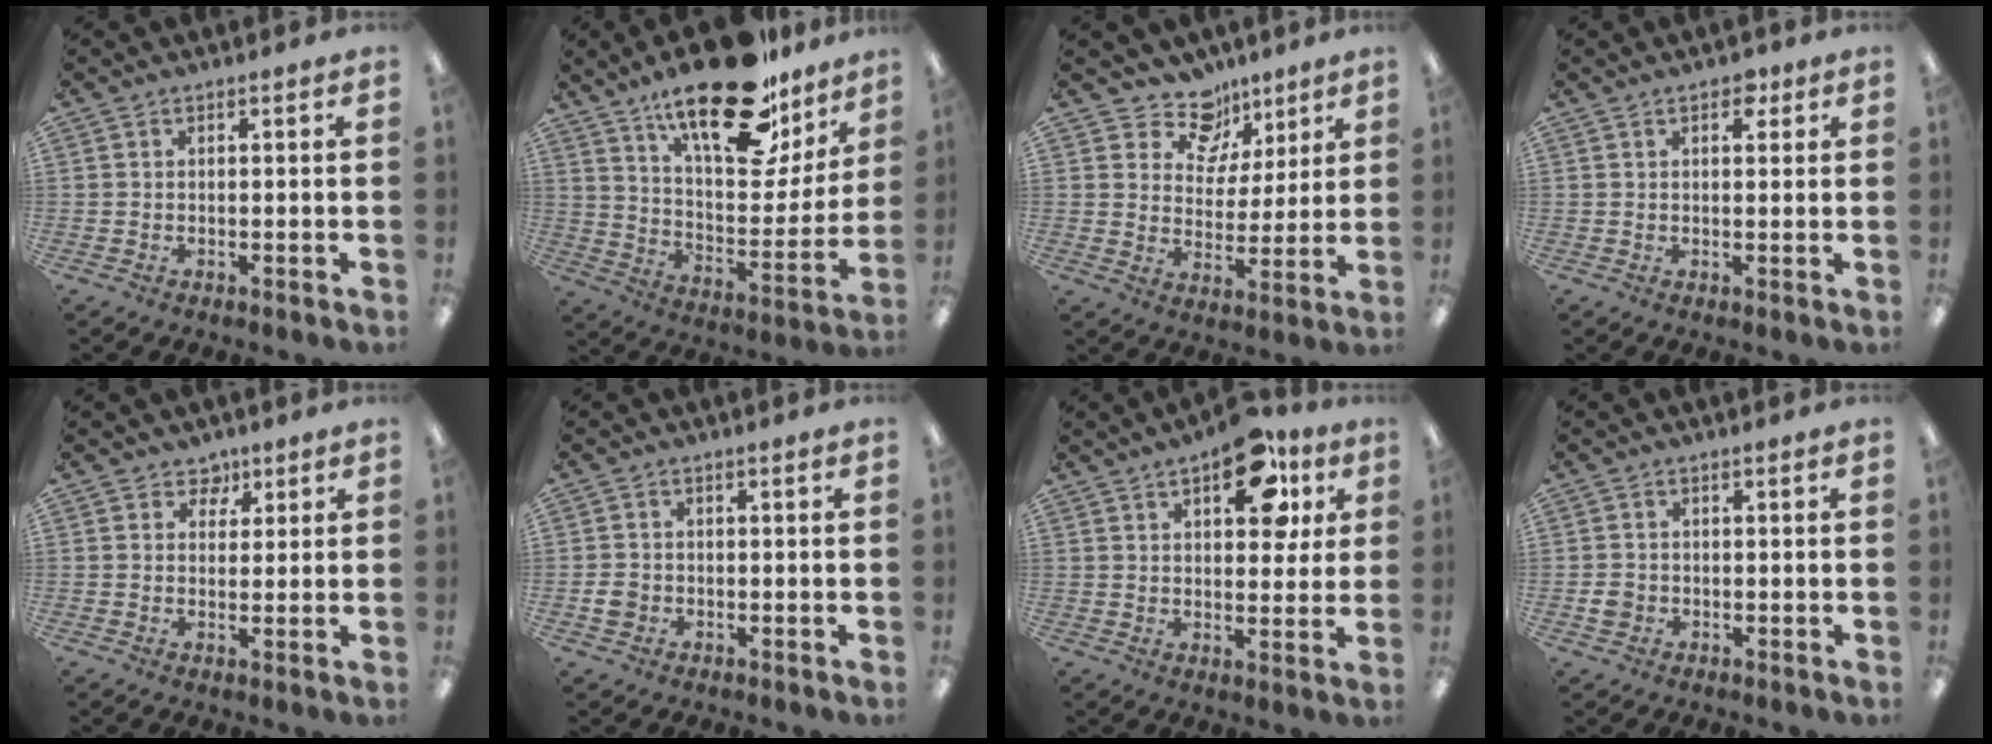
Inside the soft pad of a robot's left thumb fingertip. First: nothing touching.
{"total": 25.4, "force": [18.1, 10.0, 14.7], "torque": [-0.218, -0.115, 0.304]}
{"total": 11.0, "force": [8.0, 7.2, 2.3], "torque": [-0.044, -0.057, 0.150]}
{"total": 3.0, "force": [1.7, 1.9, 1.5], "torque": [-0.003, -0.008, 0.024]}
{"total": 4.0, "force": [2.3, 3.3, 0.3], "torque": [0.006, -0.008, 0.039]}
{"total": 2.9, "force": [-0.9, 2.7, 0.9], "torque": [-0.013, 0.006, -0.014]}
{"total": 14.8, "force": [7.6, 7.9, 9.9], "torque": [-0.125, -0.020, 0.127]}
{"total": 2.6, "force": [-0.6, 2.4, 0.6], "torque": [-0.011, 0.005, -0.011]}